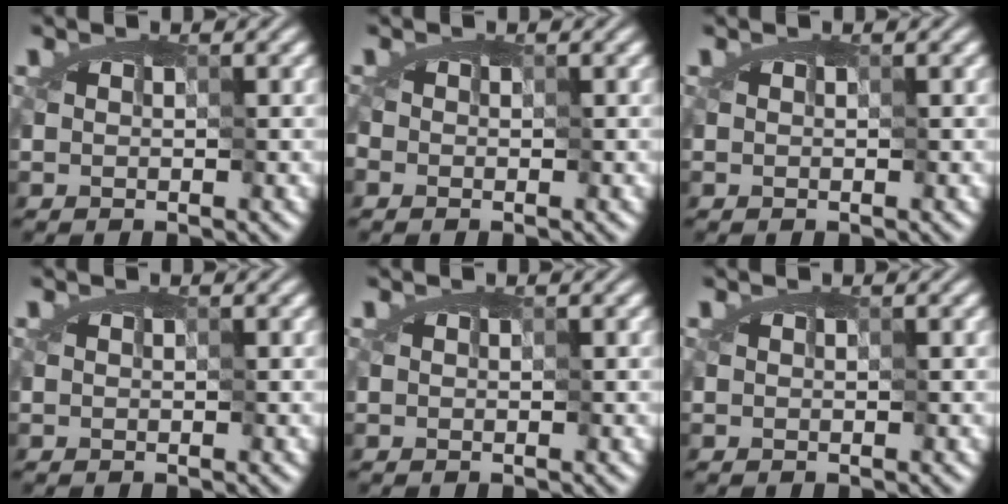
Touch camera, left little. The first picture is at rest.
{"total": 0.6, "force": [0.4, 0.5, 0.2], "torque": [-0.010, -0.002, 0.007]}
{"total": 0.0}
{"total": 0.0}
{"total": 0.0}
{"total": 0.0}